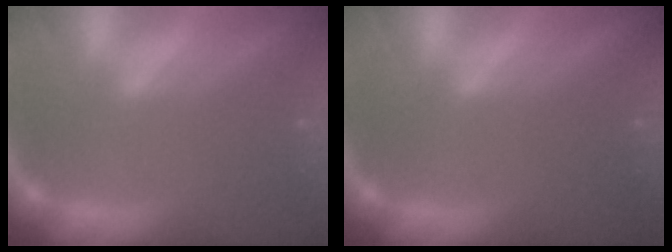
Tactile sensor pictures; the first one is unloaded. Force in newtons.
{"total": 0.0}